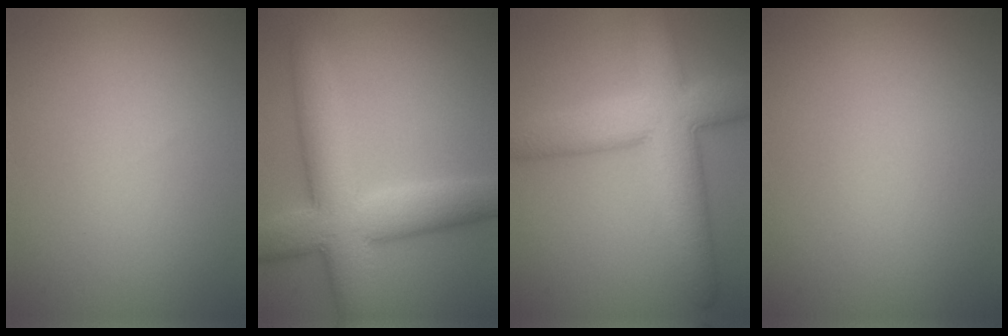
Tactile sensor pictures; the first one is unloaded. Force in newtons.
{"total": 9.0, "press": 9.0, "slide": 0.2}
{"total": 8.9, "press": 8.9, "slide": 0.4}
{"total": 0.0}